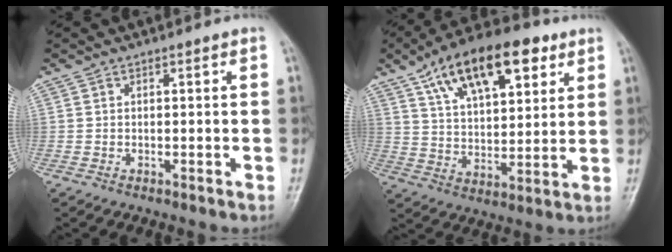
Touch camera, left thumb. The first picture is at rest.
{"total": 19.1, "force": [9.9, 8.9, 13.8], "torque": [-0.191, -0.019, 0.167]}